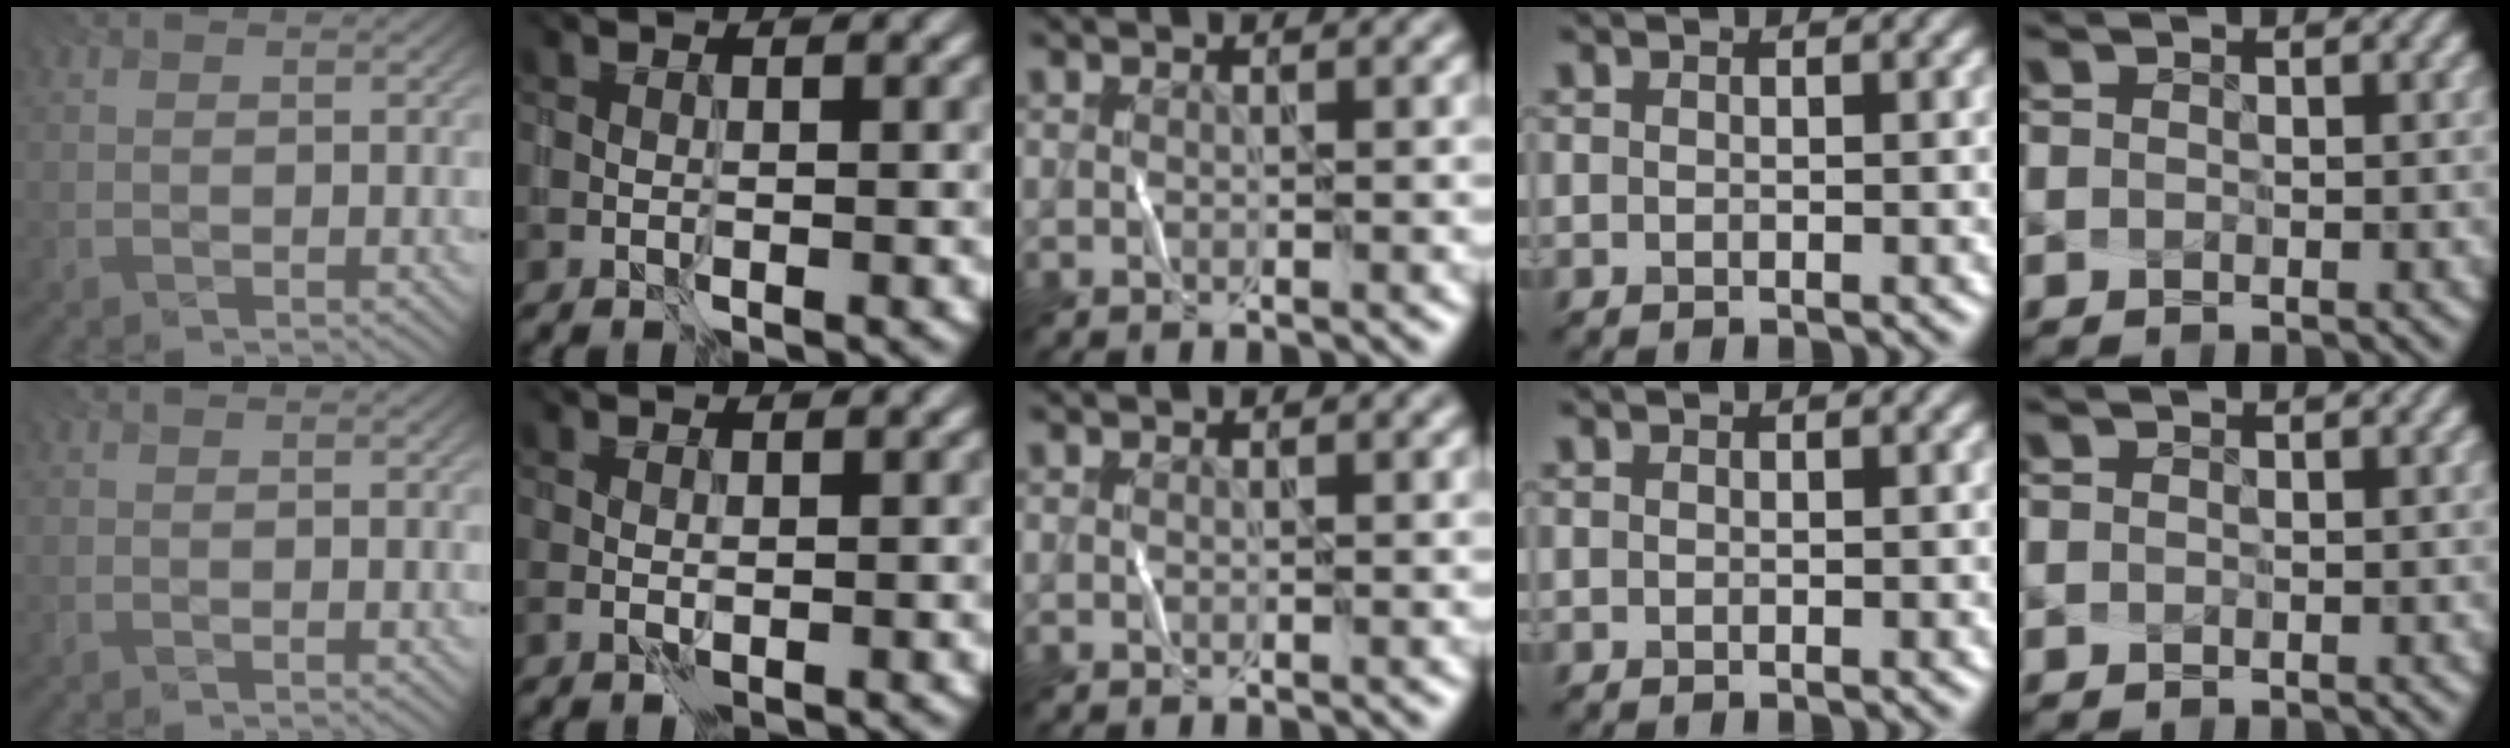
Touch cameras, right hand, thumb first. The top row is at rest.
{}